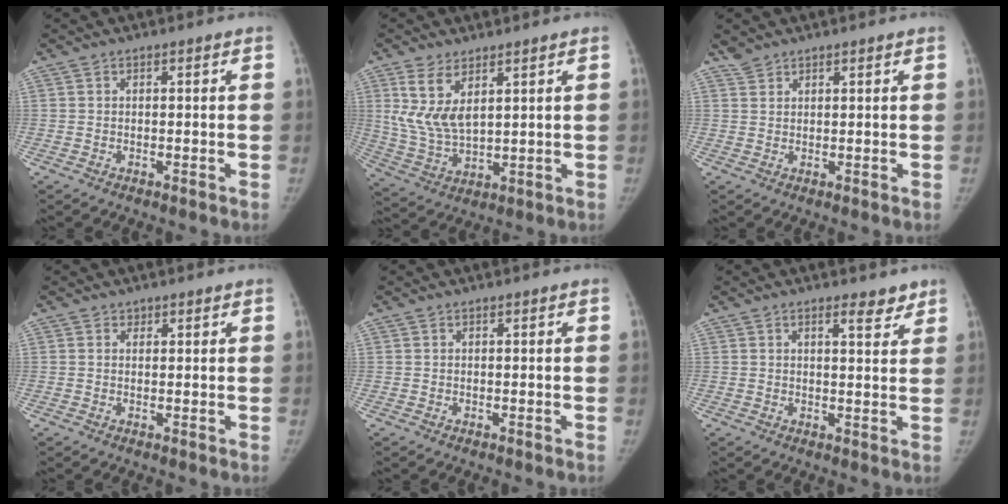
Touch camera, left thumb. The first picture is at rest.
{"total": 9.6, "force": [4.2, 4.6, 7.4], "torque": [-0.144, -0.018, 0.098]}
{"total": 2.1, "force": [1.9, 0.8, 0.1], "torque": [0.006, -0.002, 0.036]}
{"total": 1.0, "force": [0.7, 0.6, 0.1], "torque": [0.010, -0.004, 0.008]}
{"total": 0.0}
{"total": 3.8, "force": [2.7, 1.3, 2.3], "torque": [-0.016, -0.017, 0.036]}